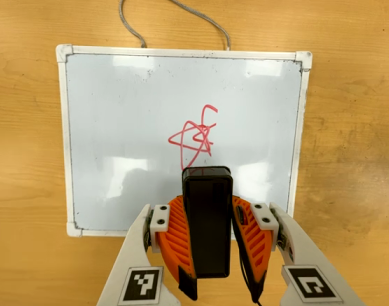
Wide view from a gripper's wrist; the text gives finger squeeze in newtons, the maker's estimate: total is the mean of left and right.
{"total": 6.9, "left": 5.6, "right": 8.3}